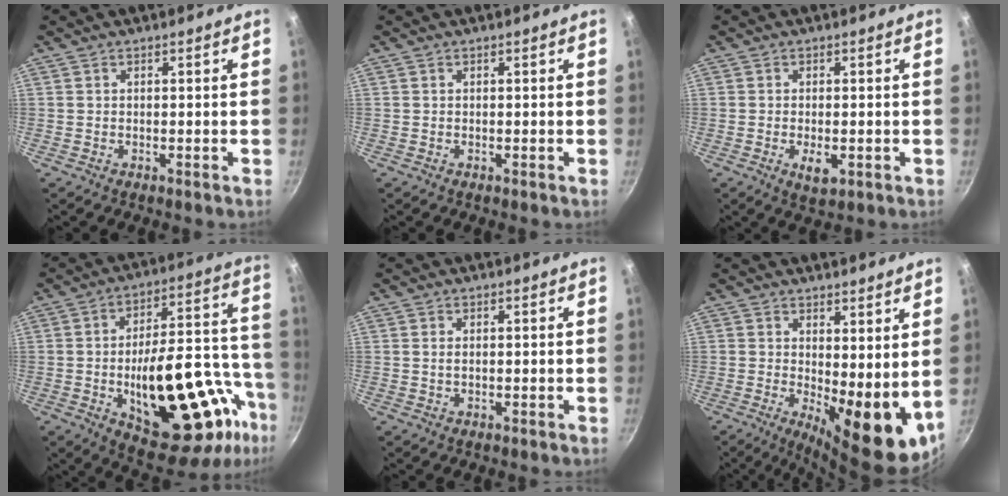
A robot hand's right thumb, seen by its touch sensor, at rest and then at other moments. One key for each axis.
{"total": 0.0}
{"total": 3.7, "fx": -1.0, "fy": 1.8, "fz": 3.1, "tx": -0.048, "ty": -0.004, "tz": -0.012}
{"total": 29.1, "fx": -8.9, "fy": 13.6, "fz": 24.1, "tx": -0.290, "ty": 0.040, "tz": -0.109}
{"total": 0.9, "fx": 0.1, "fy": 0.4, "fz": 0.8, "tx": -0.015, "ty": 0.000, "tz": 0.003}
{"total": 12.6, "fx": 1.3, "fy": 4.8, "fz": 11.6, "tx": -0.130, "ty": -0.024, "tz": 0.030}